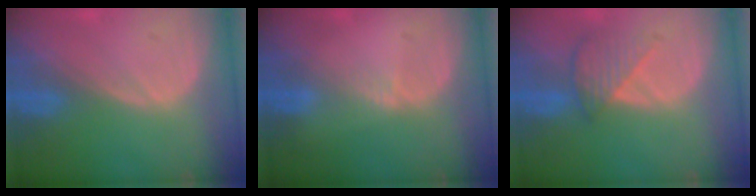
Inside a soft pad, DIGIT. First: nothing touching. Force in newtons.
{"total": 0.8, "press": 0.8, "slide": 0.2}
{"total": 4.6, "press": 4.3, "slide": 1.7}